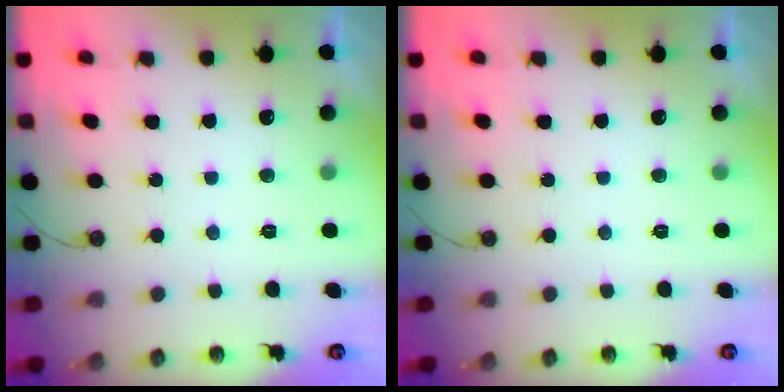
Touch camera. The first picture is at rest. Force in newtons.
{"total": 0.0}